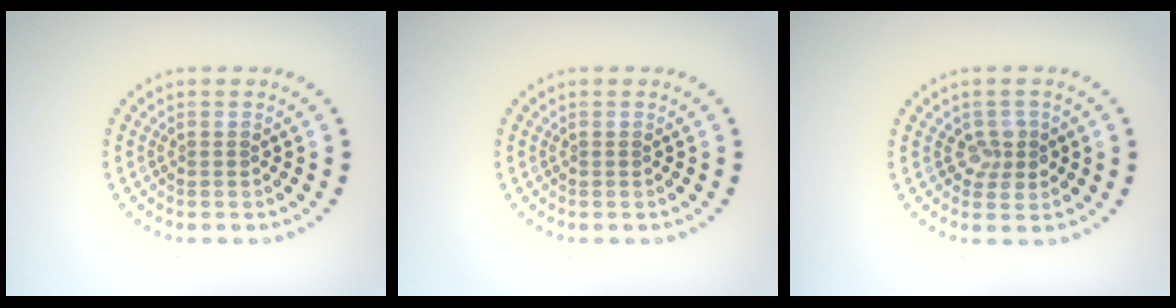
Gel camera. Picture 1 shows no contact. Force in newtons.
{"total": 0.0}
{"total": 1.9, "press": 1.7, "slide": 0.8}